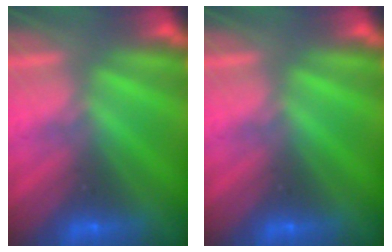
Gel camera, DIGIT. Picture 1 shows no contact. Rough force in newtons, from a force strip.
{"total": 0.0}